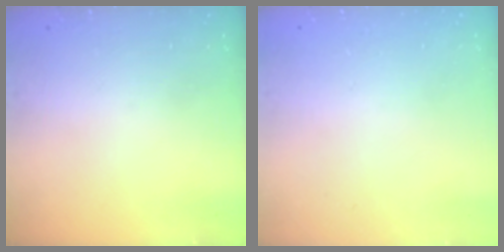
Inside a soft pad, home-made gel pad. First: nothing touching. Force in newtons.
{"total": 2.5, "press": 2.5, "slide": 0.2}